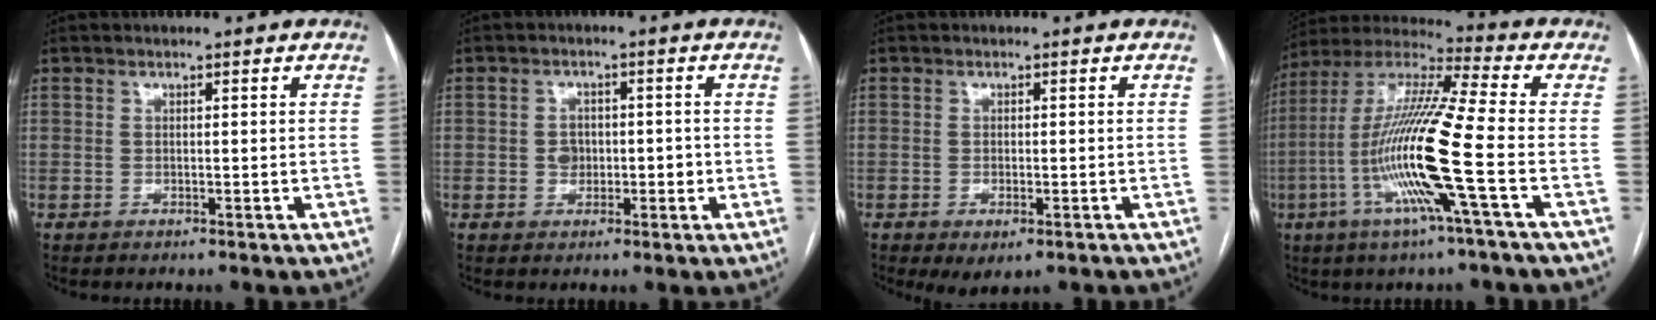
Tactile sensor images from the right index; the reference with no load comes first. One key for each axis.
{"total": 3.1, "fx": -0.2, "fy": 2.5, "fz": 1.8, "tx": -0.016, "ty": 0.013, "tz": 0.000}
{"total": 3.6, "fx": -2.0, "fy": 1.4, "fz": 2.7, "tx": -0.038, "ty": -0.006, "tz": -0.020}
{"total": 17.3, "fx": -4.7, "fy": -0.8, "fz": 16.6, "tx": -0.333, "ty": -0.008, "tz": -0.101}